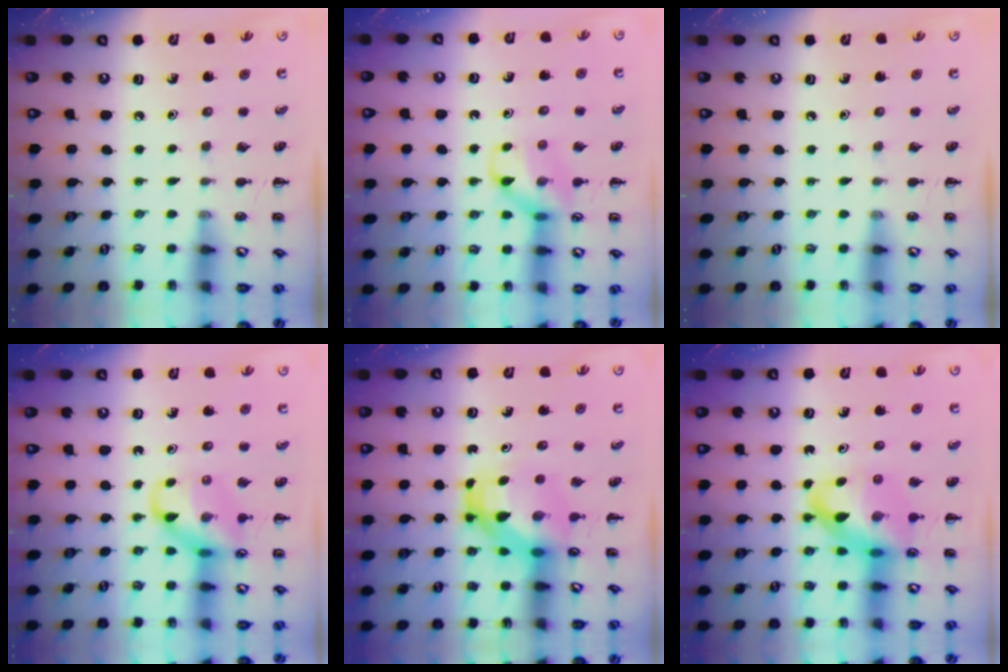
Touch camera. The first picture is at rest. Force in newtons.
{"total": 10.4, "press": 10.3, "slide": 1.2}
{"total": 0.0}
{"total": 12.7, "press": 12.6, "slide": 2.1}
{"total": 5.5, "press": 5.3, "slide": 1.6}
{"total": 13.8, "press": 13.3, "slide": 3.6}